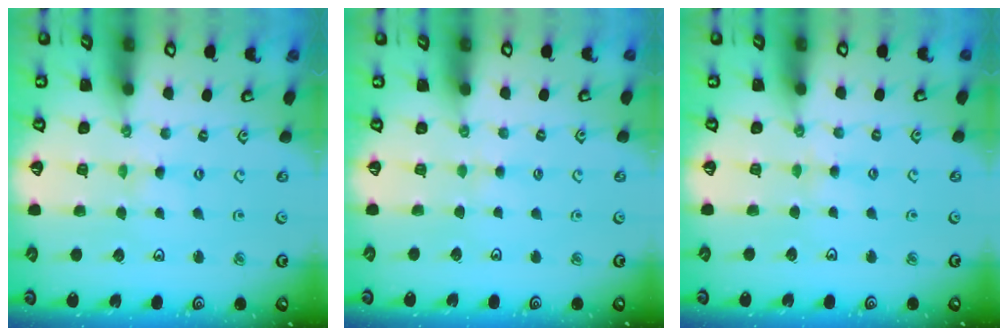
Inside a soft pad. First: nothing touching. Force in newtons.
{"total": 1.9, "press": 1.9, "slide": 0.4}
{"total": 2.6, "press": 2.6, "slide": 0.4}